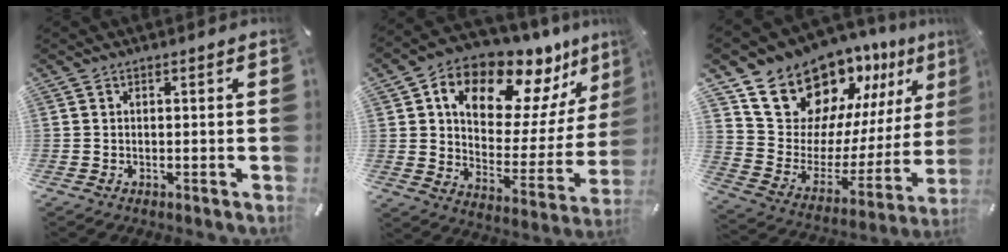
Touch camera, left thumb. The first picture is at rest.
{"total": 15.0, "force": [11.4, 7.6, 6.1], "torque": [-0.109, -0.098, 0.193]}
{"total": 18.4, "force": [15.5, 8.9, 4.3], "torque": [-0.078, -0.137, 0.280]}